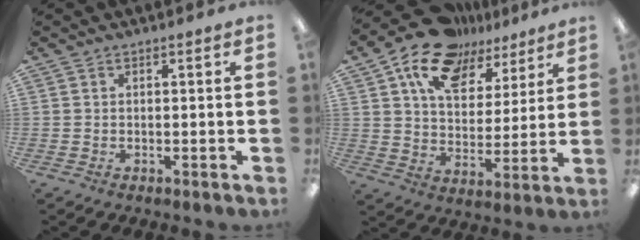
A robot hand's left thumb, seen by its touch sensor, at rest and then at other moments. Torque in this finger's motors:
{"motor_torque": [0.29, 0.33, 1.38, -1.39, 0.09]}